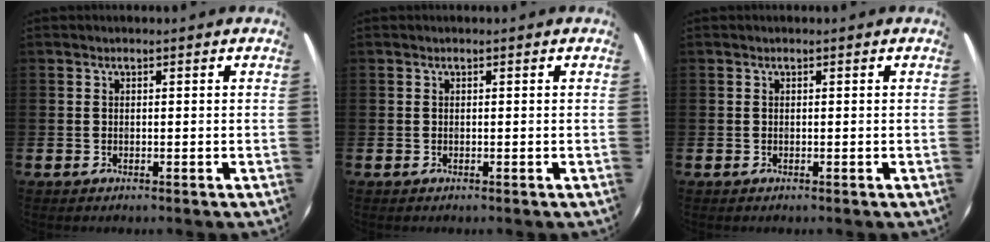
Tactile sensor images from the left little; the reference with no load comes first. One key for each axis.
{"total": 0.0}
{"total": 0.0}